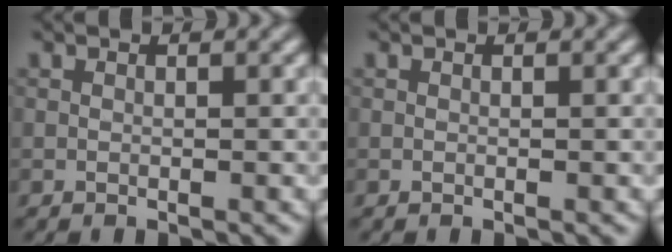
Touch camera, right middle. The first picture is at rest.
{"total": 0.0}